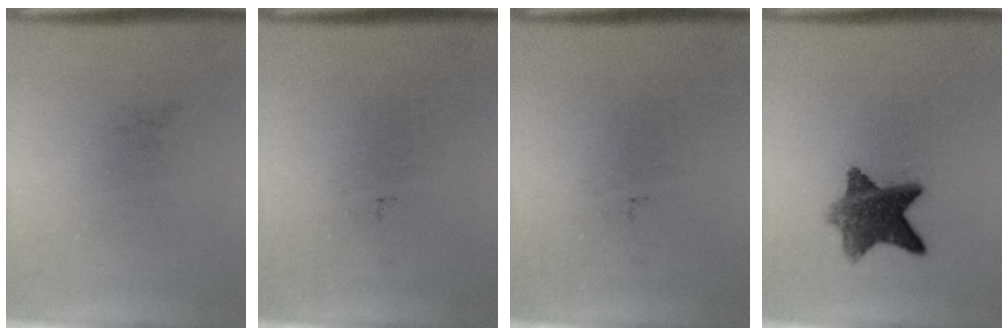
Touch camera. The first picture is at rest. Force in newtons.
{"total": 0.0}
{"total": 0.0}
{"total": 8.7}